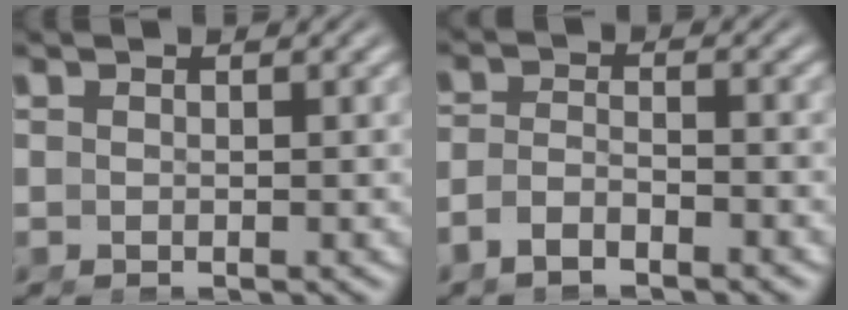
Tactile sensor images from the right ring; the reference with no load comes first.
{"total": 3.1, "force": [-2.3, 1.3, 1.6], "torque": [-0.035, -0.012, -0.037]}